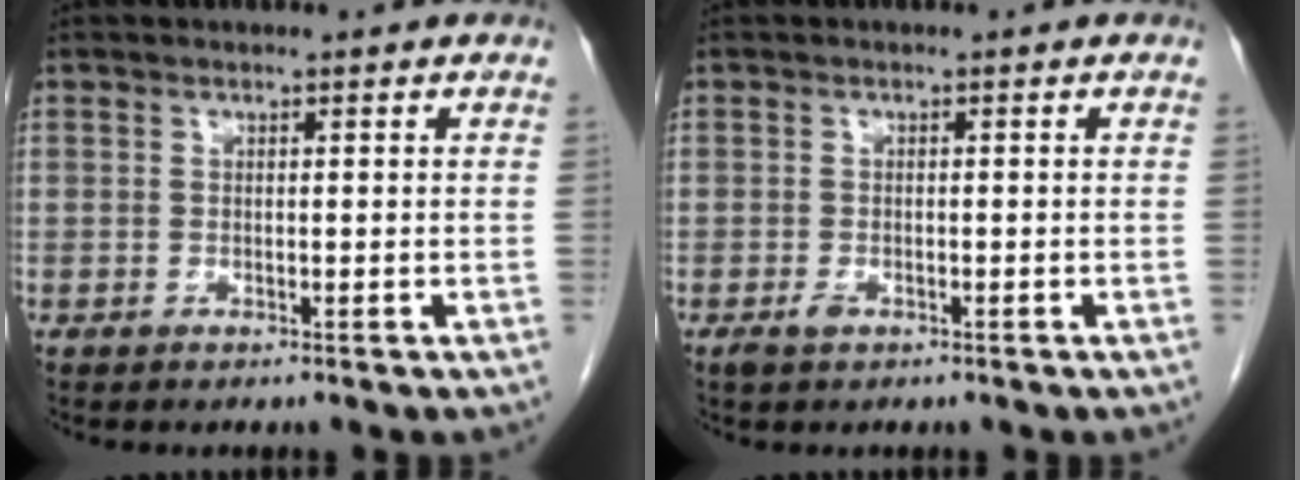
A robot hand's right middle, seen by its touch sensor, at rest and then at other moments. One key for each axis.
{"total": 1.4, "fx": -0.8, "fy": 0.7, "fz": 0.9, "tx": -0.019, "ty": 0.000, "tz": -0.011}